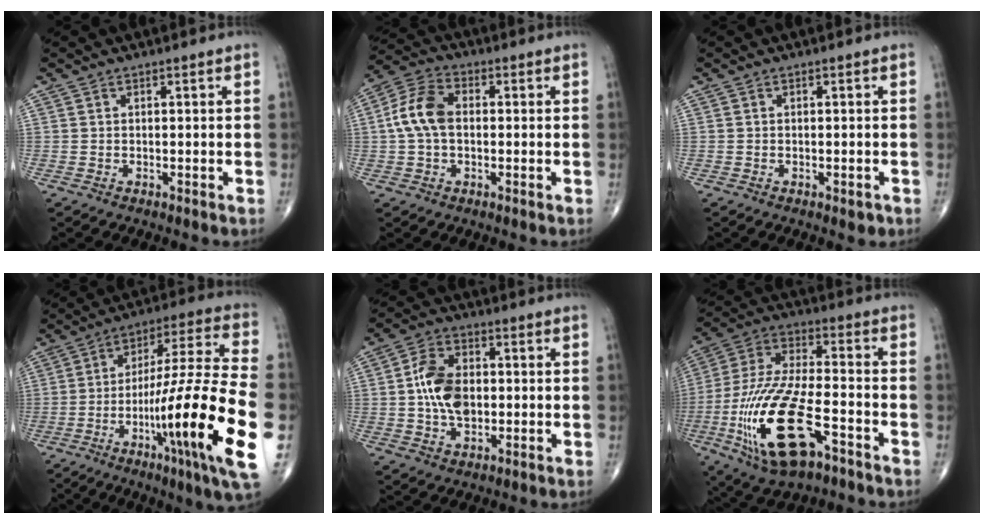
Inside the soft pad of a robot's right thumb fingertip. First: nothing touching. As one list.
[{"total": 8.4, "force": [0.1, 5.4, 6.4], "torque": [-0.130, 0.026, -0.006]}, {"total": 1.3, "force": [-0.6, 0.7, 0.9], "torque": [-0.010, -0.002, -0.006]}, {"total": 27.6, "force": [-8.0, 3.7, 26.2], "torque": [-0.409, 0.015, -0.120]}, {"total": 10.2, "force": [0.1, 6.6, 7.8], "torque": [-0.129, 0.010, -0.002]}, {"total": 22.0, "force": [-8.5, 8.6, 18.4], "torque": [-0.403, 0.020, -0.149]}]